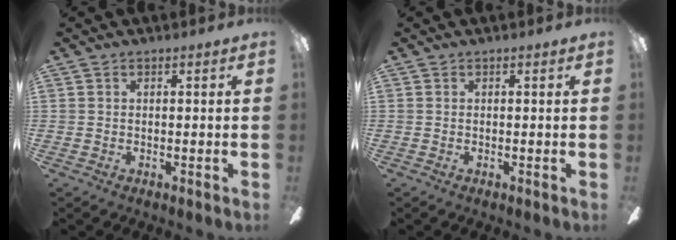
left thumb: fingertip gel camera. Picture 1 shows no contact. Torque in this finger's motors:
{"motor_torque": [0.00, 0.00, 0.01, -0.01, 0.00]}